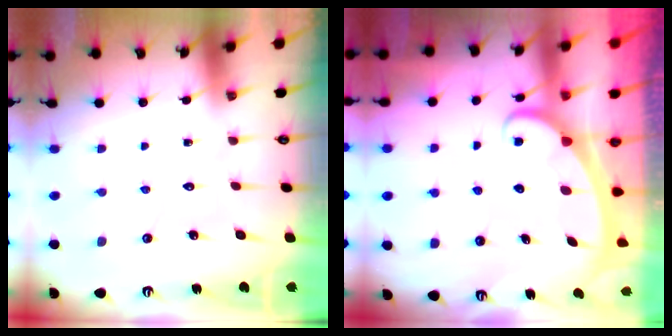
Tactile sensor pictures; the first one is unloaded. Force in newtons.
{"total": 2.3, "press": 2.3, "slide": 0.3}